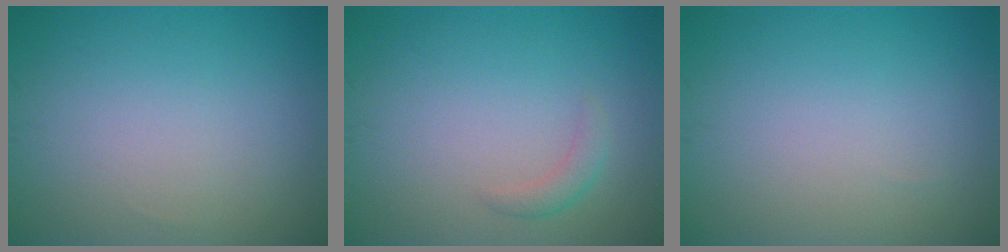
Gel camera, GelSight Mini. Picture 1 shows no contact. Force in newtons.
{"total": 1.4, "press": 1.4, "slide": 0.0}
{"total": 0.0}